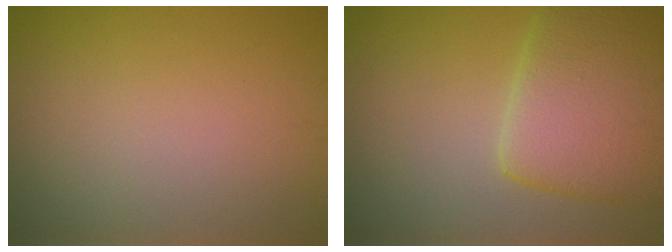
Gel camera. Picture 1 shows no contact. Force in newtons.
{"total": 8.9, "press": 8.9, "slide": 0.5}